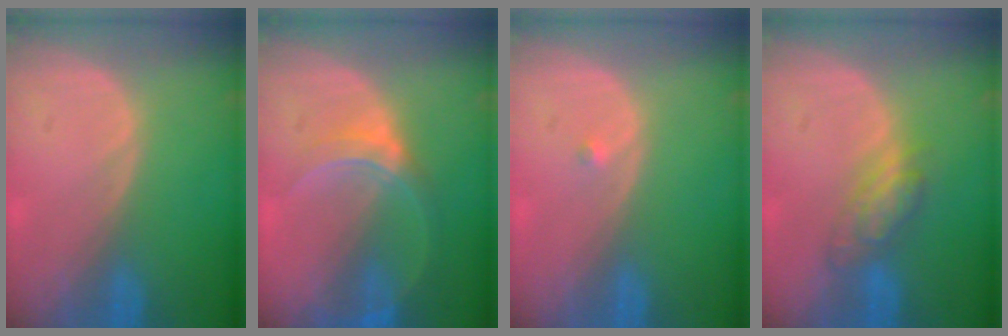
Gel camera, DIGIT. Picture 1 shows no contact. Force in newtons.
{"total": 6.2, "press": 5.6, "slide": 2.6}
{"total": 0.5, "press": 0.4, "slide": 0.3}
{"total": 5.2, "press": 4.7, "slide": 2.3}